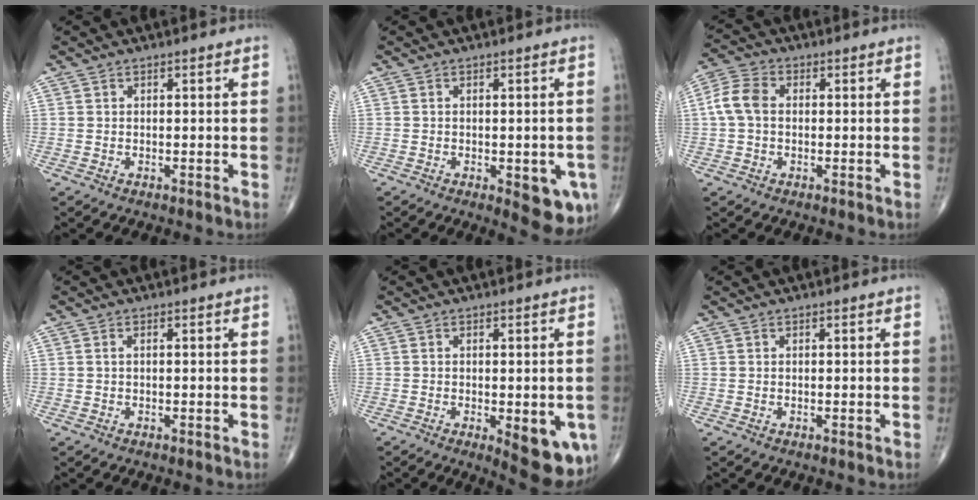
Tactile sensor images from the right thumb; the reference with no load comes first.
{"total": 8.1, "force": [-2.6, 3.2, 6.9], "torque": [-0.061, -0.008, -0.025]}
{"total": 6.1, "force": [0.2, 4.3, 4.4], "torque": [-0.095, 0.018, -0.003]}
{"total": 0.6, "force": [0.1, 0.3, 0.6], "torque": [-0.014, 0.000, 0.000]}
{"total": 10.6, "force": [-3.2, 4.0, 9.3], "torque": [-0.100, -0.014, -0.031]}
{"total": 0.0}